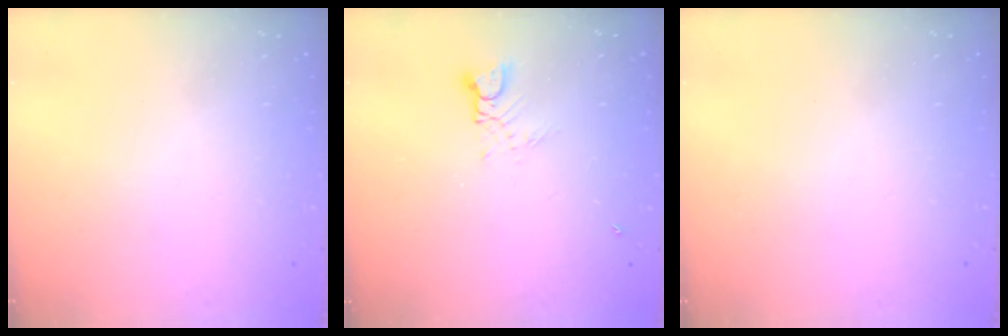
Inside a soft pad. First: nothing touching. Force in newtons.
{"total": 2.8, "press": 2.8, "slide": 0.4}
{"total": 0.0}